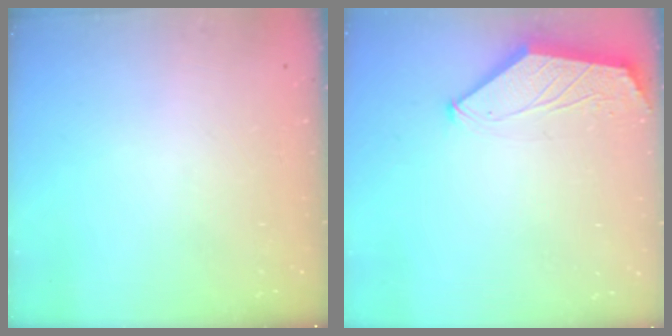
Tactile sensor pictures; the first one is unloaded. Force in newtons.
{"total": 1.6, "press": 1.6, "slide": 0.4}